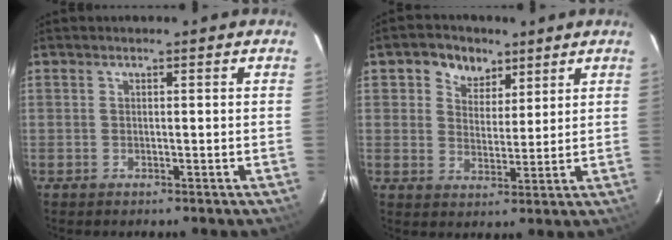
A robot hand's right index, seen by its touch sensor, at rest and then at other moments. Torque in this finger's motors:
{"motor_torque": [0.55, 0.52, 0.06, 0.05]}